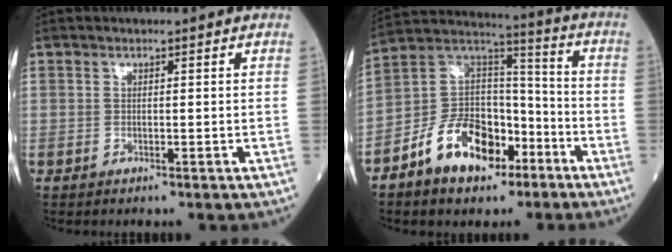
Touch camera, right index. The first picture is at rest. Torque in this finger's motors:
{"motor_torque": [0.50, -0.34, 0.32, 0.05]}